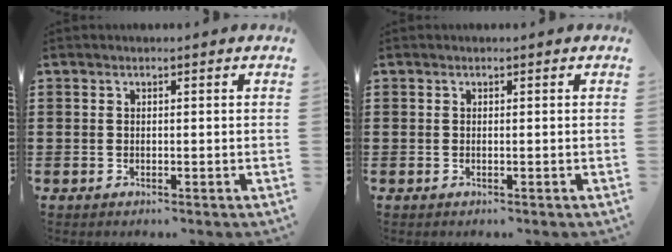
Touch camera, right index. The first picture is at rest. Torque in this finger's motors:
{"motor_torque": [0.05, 0.13, 0.00, 0.00]}